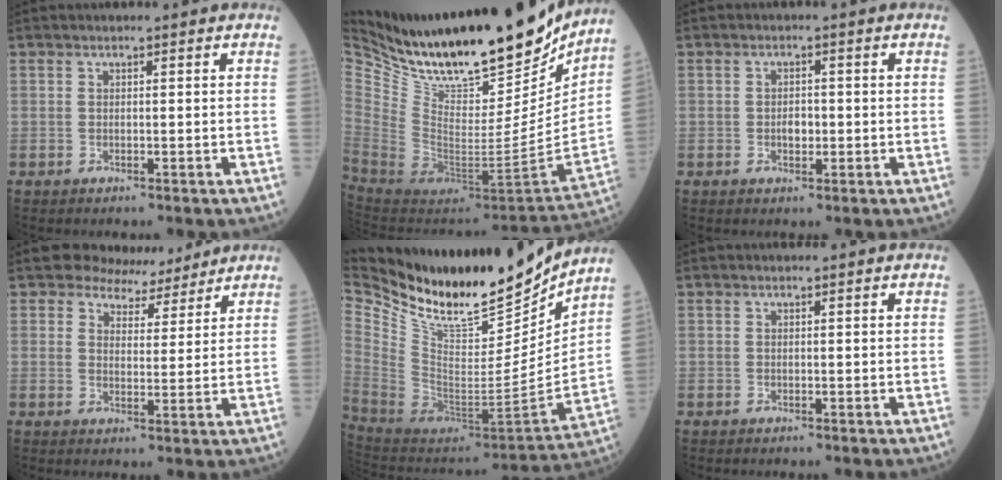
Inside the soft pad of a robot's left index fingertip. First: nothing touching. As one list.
[{"total": 27.8, "force": [23.5, 6.6, 13.3], "torque": [-0.243, -0.067, 0.371]}, {"total": 1.9, "force": [-0.3, 1.2, 1.5], "torque": [-0.025, 0.002, -0.003]}, {"total": 5.8, "force": [5.3, 2.4, -0.3], "torque": [0.009, 0.000, 0.071]}, {"total": 26.6, "force": [22.9, 6.4, 12.0], "torque": [-0.246, -0.052, 0.384]}, {"total": 0.0}]